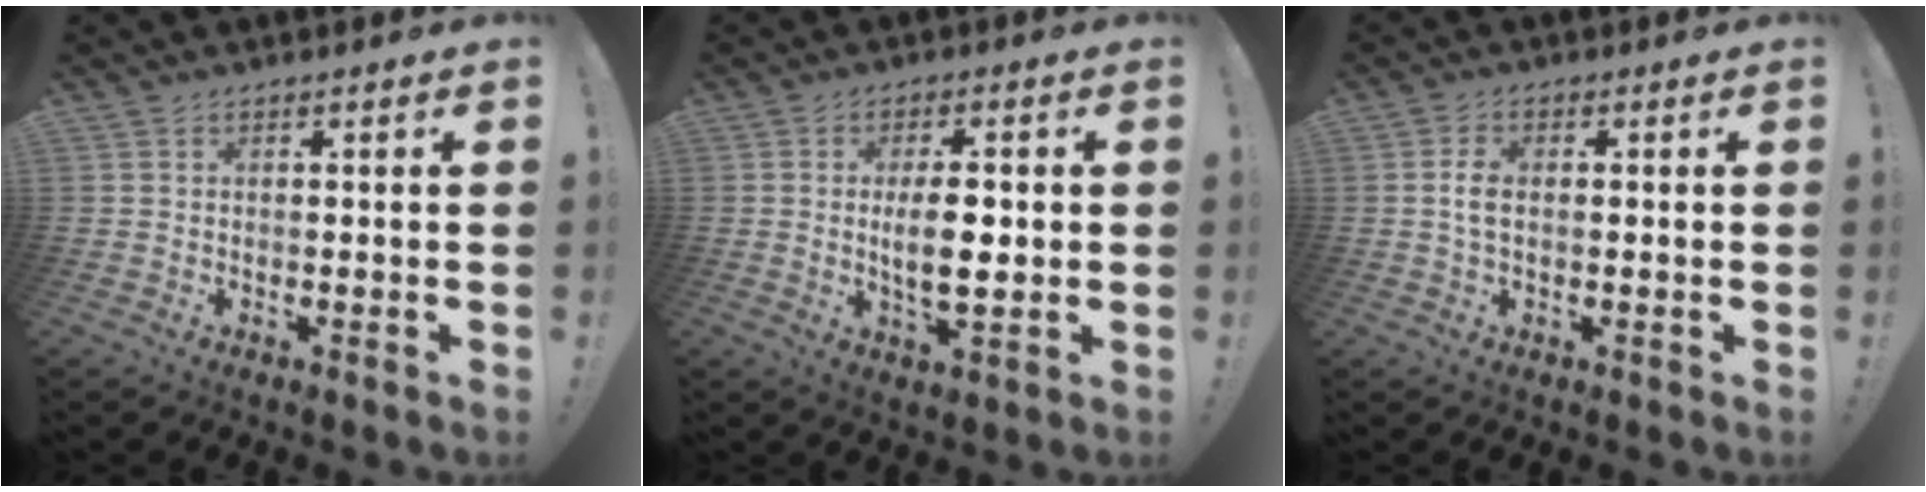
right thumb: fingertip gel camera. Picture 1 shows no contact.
{"total": 8.7, "force": [0.0, 3.1, 8.2], "torque": [-0.140, -0.009, -0.006]}
{"total": 3.8, "force": [0.0, 2.1, 3.1], "torque": [-0.061, 0.004, -0.002]}